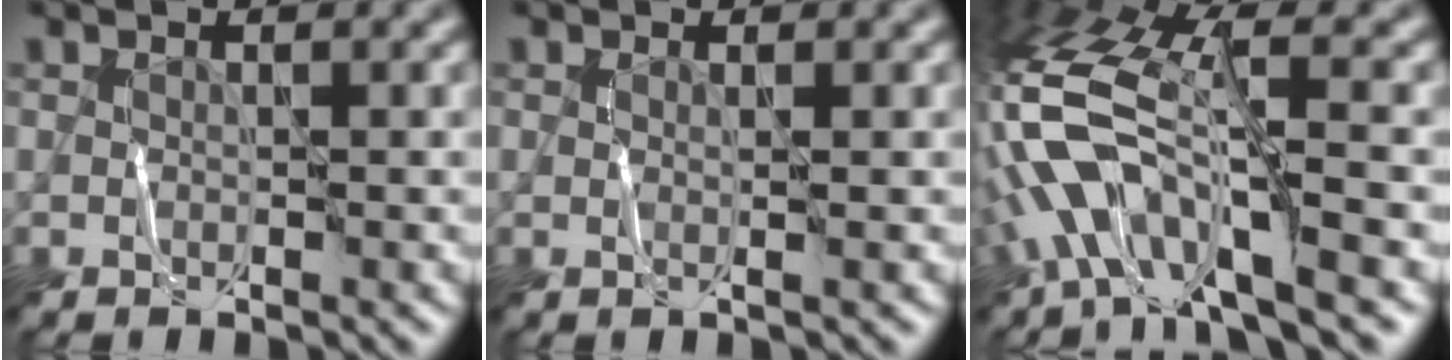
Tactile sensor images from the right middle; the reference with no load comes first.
{"total": 0.6, "force": [0.0, 0.1, 0.6], "torque": [-0.010, 0.003, -0.002]}
{"total": 10.2, "force": [-3.4, 3.5, 9.0], "torque": [-0.193, 0.023, -0.067]}